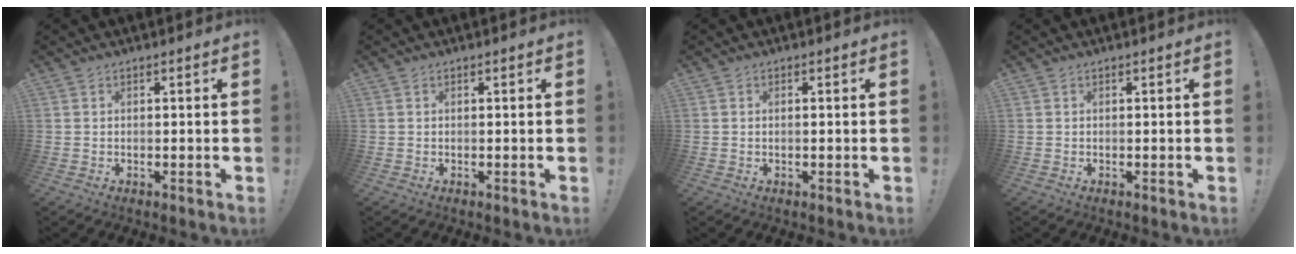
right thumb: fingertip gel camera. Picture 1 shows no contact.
{"total": 0.0}
{"total": 0.6, "force": [-0.1, -0.1, 0.6], "torque": [-0.019, 0.004, -0.001]}
{"total": 0.0}